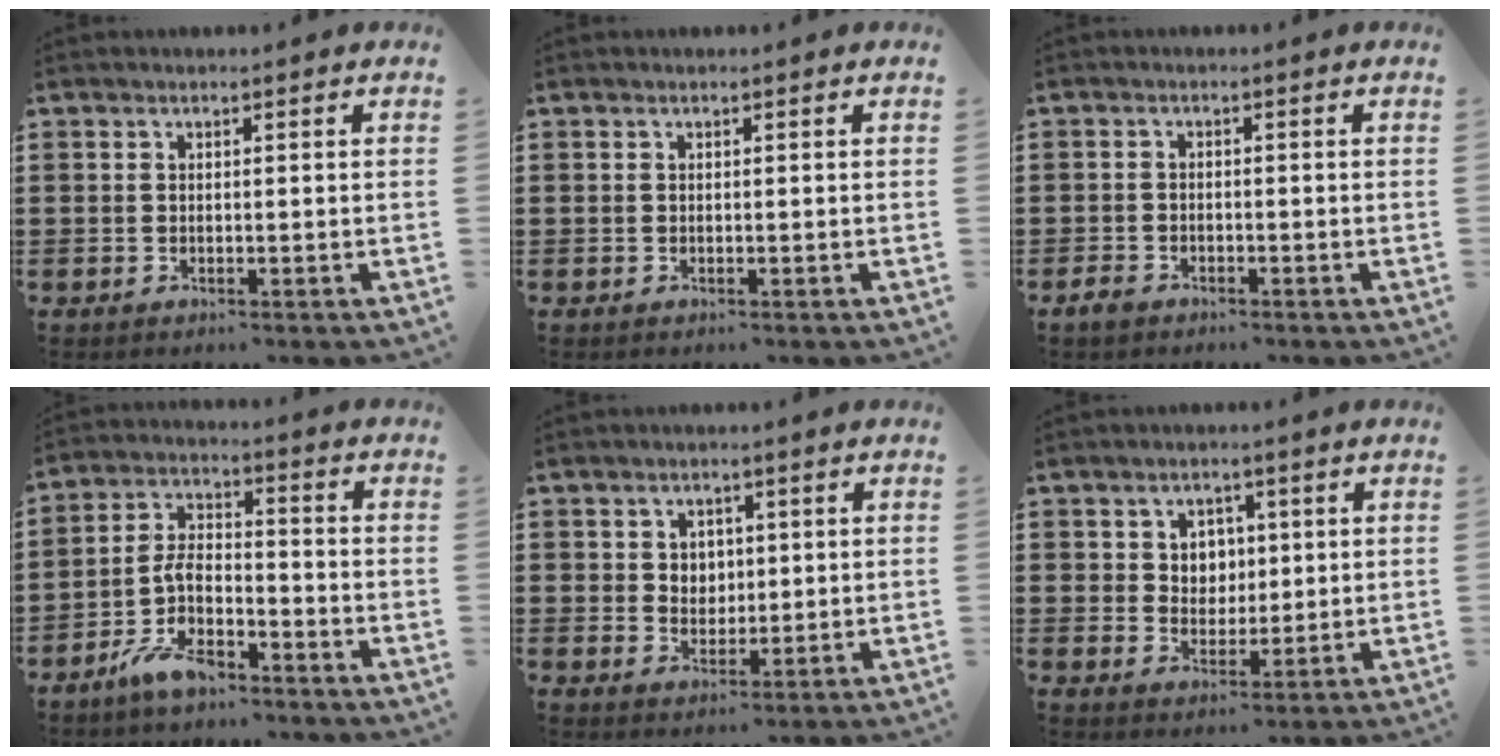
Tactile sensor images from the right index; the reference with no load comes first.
{"total": 0.0}
{"total": 1.6, "force": [-1.3, 0.8, 0.5], "torque": [-0.021, 0.001, -0.031]}
{"total": 6.3, "force": [-3.7, 2.9, 4.1], "torque": [-0.105, 0.004, -0.078]}
{"total": 3.1, "force": [1.2, 2.8, 0.8], "torque": [-0.025, 0.012, 0.020]}
{"total": 3.9, "force": [1.5, 3.5, 1.0], "torque": [-0.027, 0.011, 0.025]}